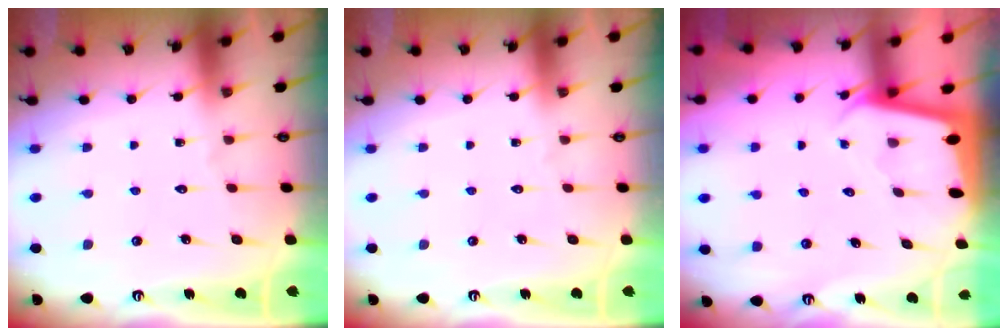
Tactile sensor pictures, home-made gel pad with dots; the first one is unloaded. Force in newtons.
{"total": 0.0}
{"total": 2.0, "press": 2.0, "slide": 0.1}